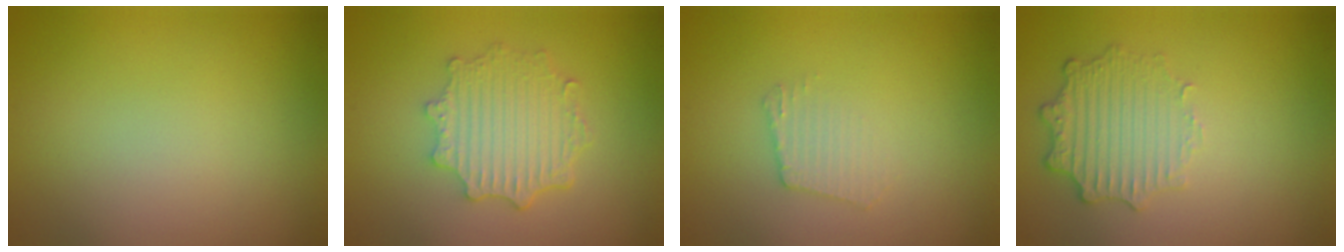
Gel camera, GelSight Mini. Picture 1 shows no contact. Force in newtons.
{"total": 4.6, "press": 3.7, "slide": 2.7}
{"total": 1.7, "press": 1.7, "slide": 0.2}
{"total": 3.5, "press": 2.9, "slide": 2.0}